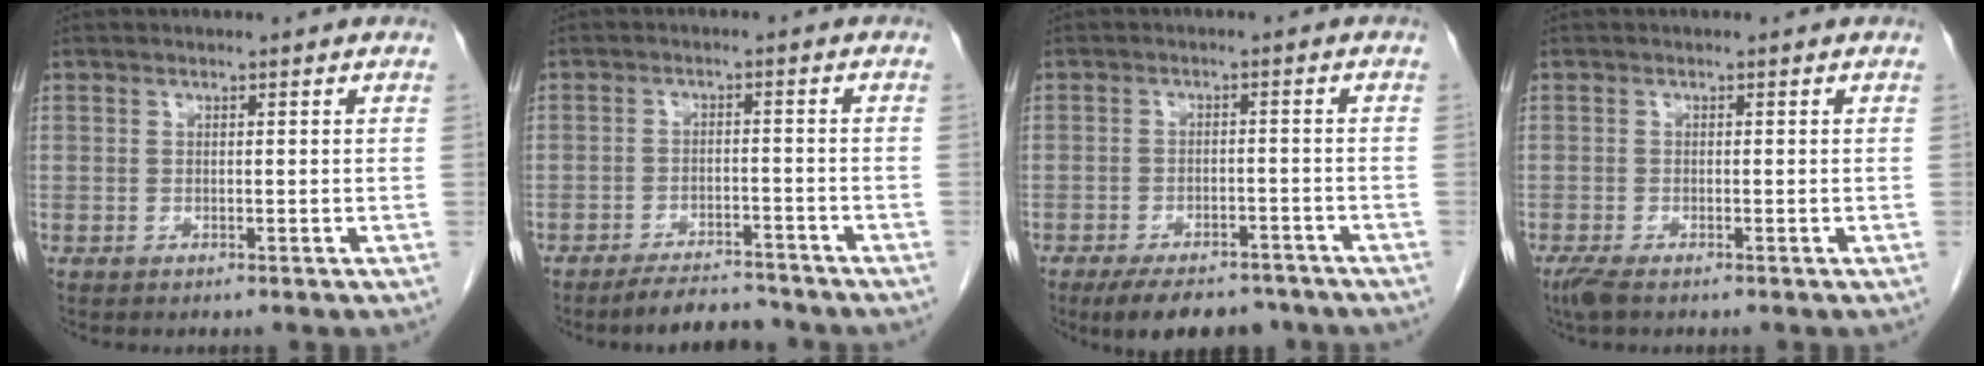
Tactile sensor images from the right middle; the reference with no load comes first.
{"total": 5.5, "force": [-5.1, 1.3, 1.4], "torque": [-0.020, -0.007, -0.083]}
{"total": 10.0, "force": [-8.1, 4.1, 4.3], "torque": [-0.056, -0.001, -0.116]}
{"total": 2.3, "force": [-1.7, 0.6, 1.5], "torque": [-0.038, -0.009, -0.032]}